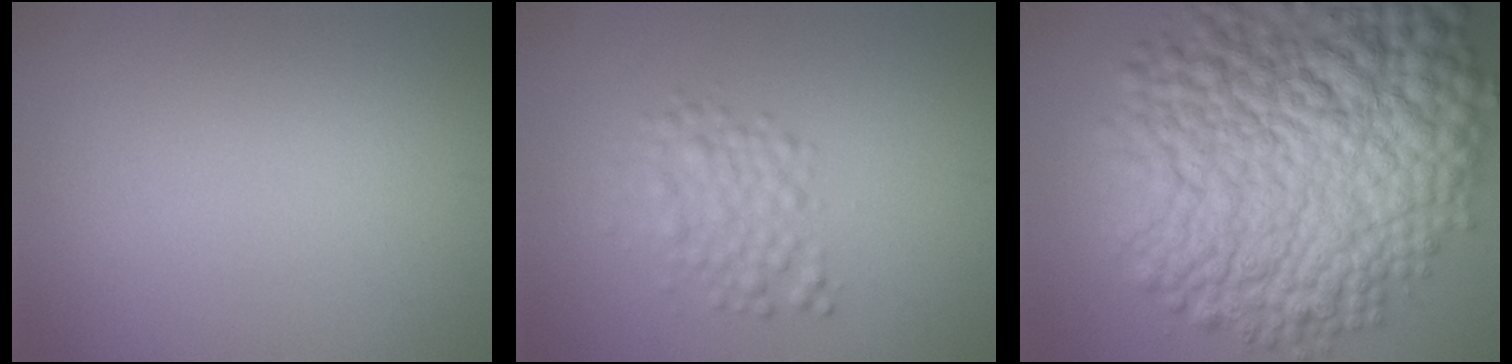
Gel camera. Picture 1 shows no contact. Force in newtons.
{"total": 2.7, "press": 2.7, "slide": 0.1}
{"total": 17.0, "press": 17.0, "slide": 0.3}